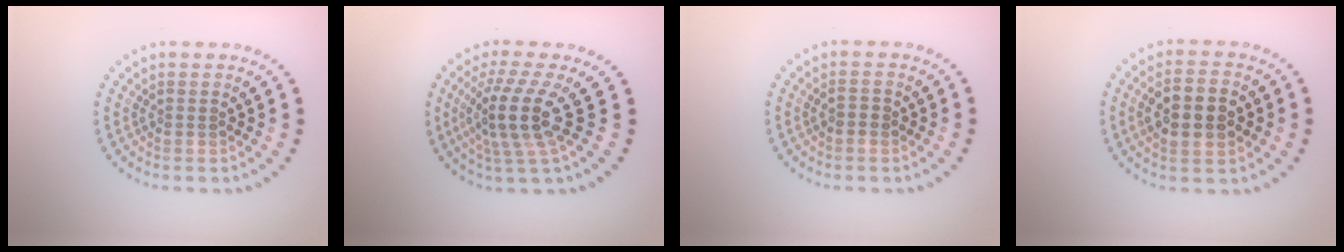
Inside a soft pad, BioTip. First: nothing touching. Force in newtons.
{"total": 4.6, "press": 3.4, "slide": 3.1}
{"total": 0.7, "press": 0.6, "slide": 0.4}
{"total": 4.6, "press": 4.6, "slide": 0.3}